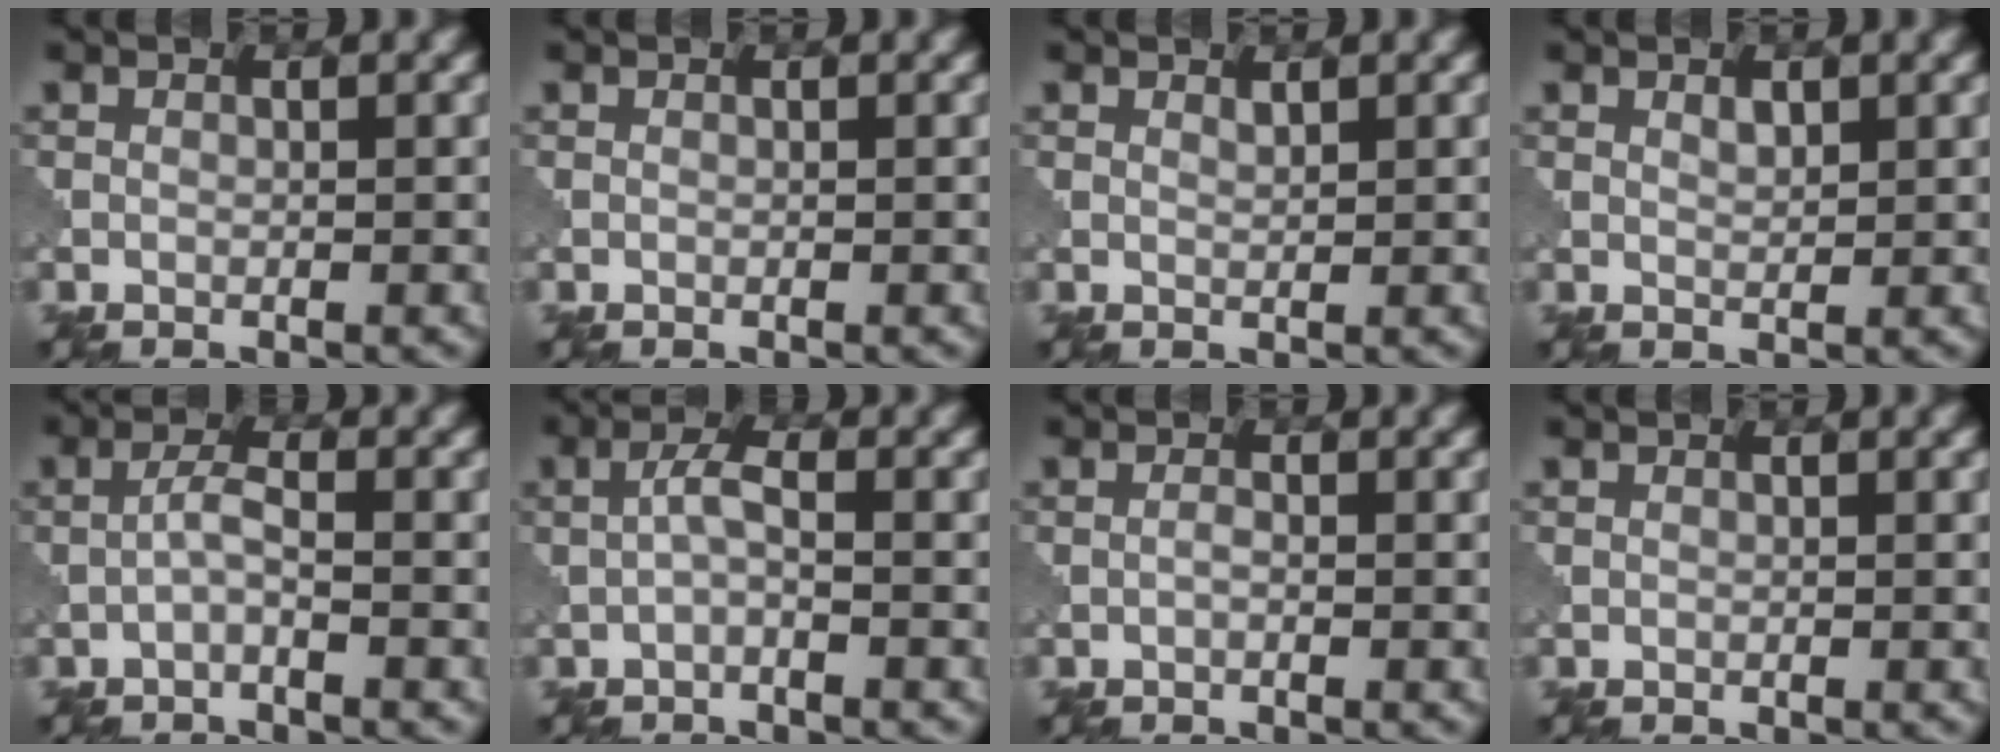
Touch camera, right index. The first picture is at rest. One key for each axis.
{"total": 0.0}
{"total": 0.6, "fx": 0.5, "fy": 0.1, "fz": 0.3, "tx": -0.007, "ty": -0.002, "tz": 0.011}
{"total": 1.0, "fx": 0.6, "fy": 0.5, "fz": 0.7, "tx": -0.015, "ty": 0.000, "tz": 0.012}
{"total": 1.7, "fx": -0.7, "fy": 0.2, "fz": 1.5, "tx": -0.032, "ty": 0.009, "tz": -0.019}
{"total": 1.9, "fx": -0.4, "fy": 0.4, "fz": 1.8, "tx": -0.039, "ty": 0.009, "tz": -0.012}
{"total": 0.6, "fx": -0.3, "fy": 0.1, "fz": 0.5, "tx": -0.013, "ty": 0.000, "tz": -0.006}
{"total": 0.0}